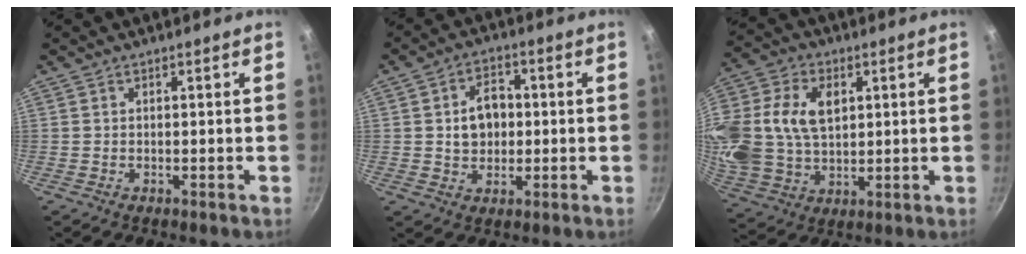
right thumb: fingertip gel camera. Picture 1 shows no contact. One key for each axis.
{"total": 7.7, "fx": 0.4, "fy": 5.9, "fz": 4.9, "tx": -0.053, "ty": 0.012, "tz": 0.005}
{"total": 22.1, "fx": 4.8, "fy": 15.5, "fz": 15.0, "tx": -0.338, "ty": 0.018, "tz": 0.095}